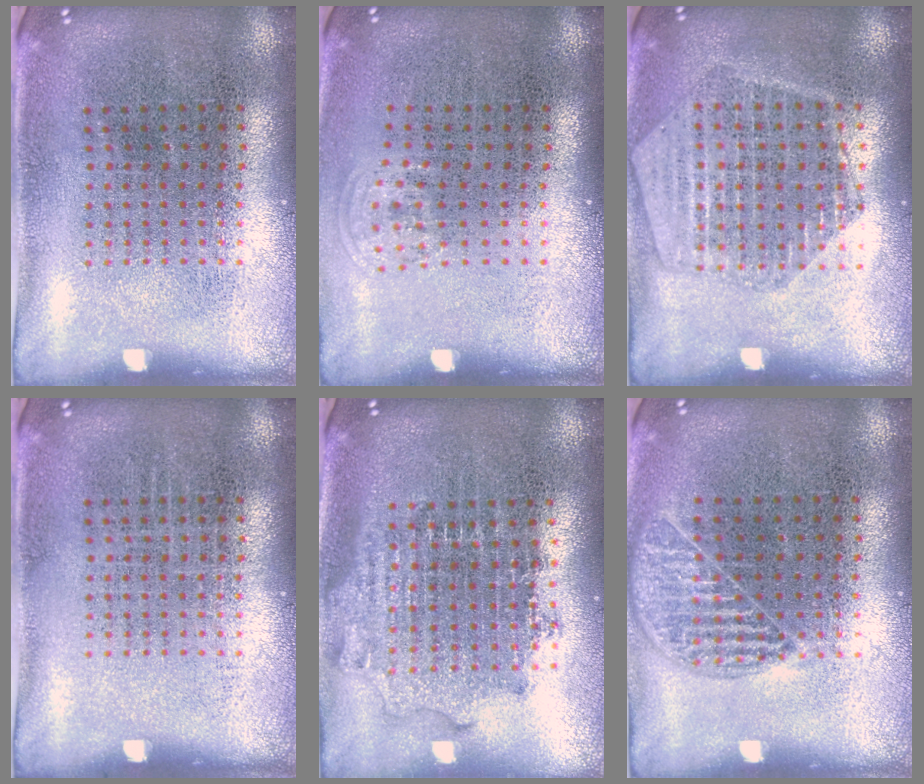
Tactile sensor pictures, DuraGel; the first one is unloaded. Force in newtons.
{"total": 0.8, "press": 0.6, "slide": 0.5}
{"total": 1.7, "press": 1.6, "slide": 0.5}
{"total": 0.0}
{"total": 1.8, "press": 1.4, "slide": 1.1}
{"total": 1.0, "press": 1.0, "slide": 0.3}